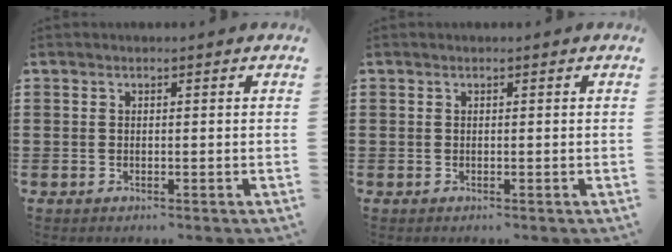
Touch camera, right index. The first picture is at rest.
{"total": 0.0}